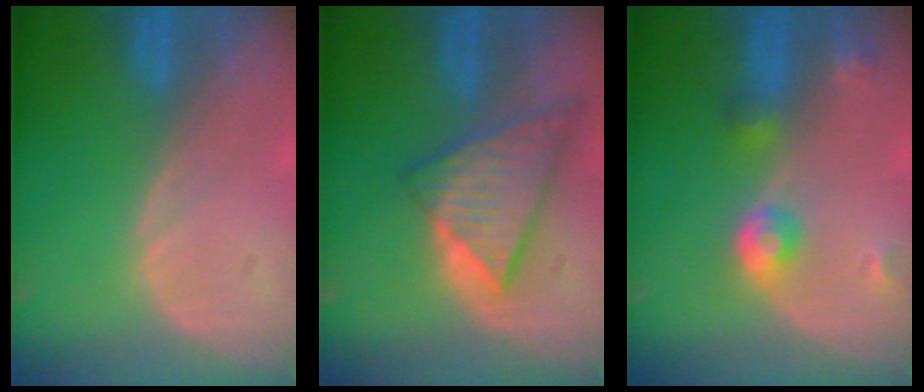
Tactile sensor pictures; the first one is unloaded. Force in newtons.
{"total": 9.0, "press": 7.8, "slide": 4.4}
{"total": 4.8, "press": 4.3, "slide": 2.1}